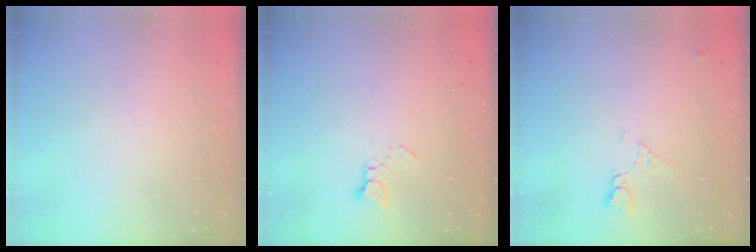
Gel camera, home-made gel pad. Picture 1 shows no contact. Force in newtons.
{"total": 2.5, "press": 2.5, "slide": 0.3}
{"total": 3.7, "press": 3.6, "slide": 0.5}